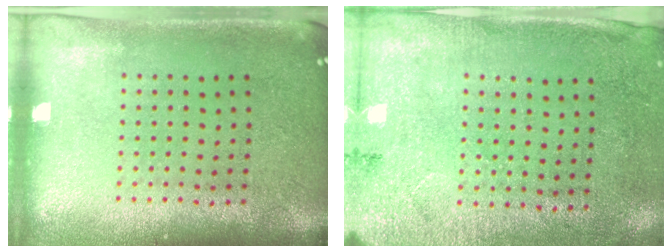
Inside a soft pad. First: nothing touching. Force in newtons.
{"total": 2.7, "press": 2.2, "slide": 1.5}